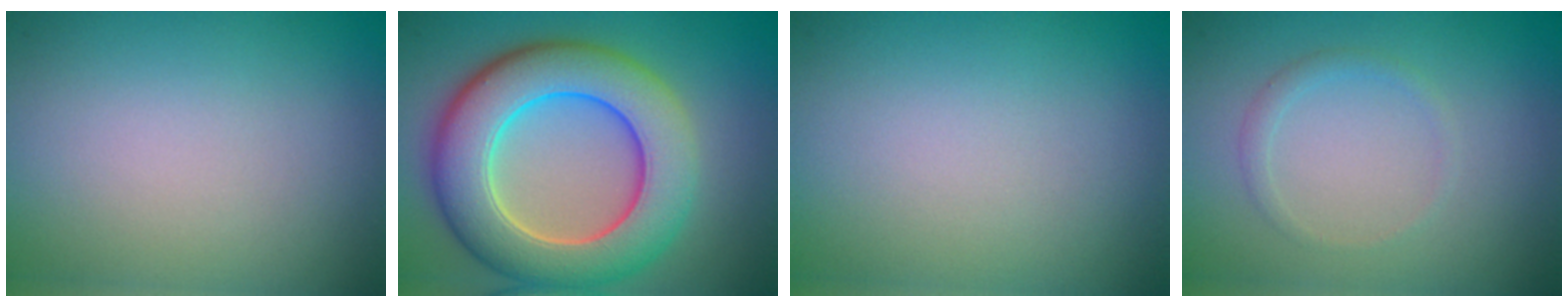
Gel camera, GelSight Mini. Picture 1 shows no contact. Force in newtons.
{"total": 10.2, "press": 10.2, "slide": 0.8}
{"total": 0.0}
{"total": 1.1, "press": 1.1, "slide": 0.1}